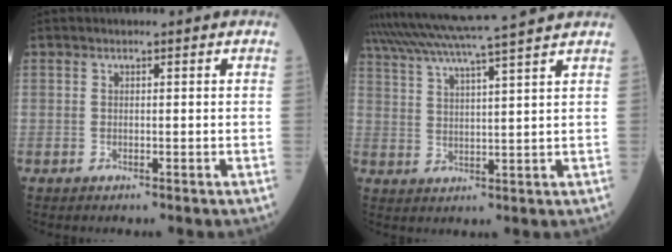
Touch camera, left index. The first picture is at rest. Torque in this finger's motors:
{"motor_torque": [0.65, -1.03, 0.22, 0.07]}